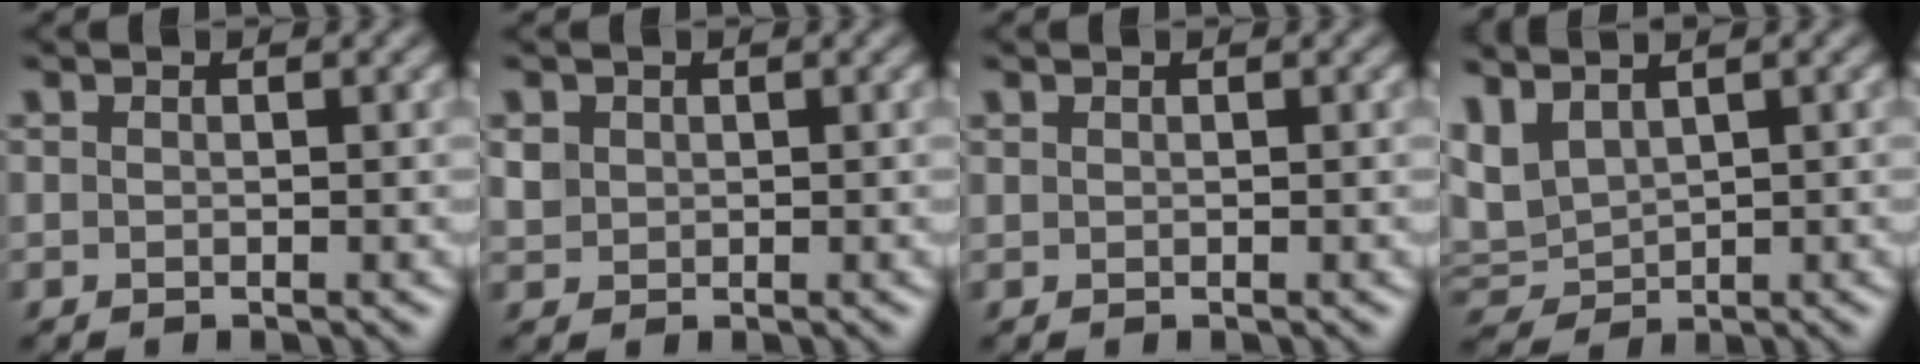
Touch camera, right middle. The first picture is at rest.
{"total": 1.3, "force": [0.4, 1.2, 0.4], "torque": [-0.008, -0.002, 0.012]}
{"total": 0.0}
{"total": 3.5, "force": [1.7, 2.2, 2.2], "torque": [-0.058, 0.006, 0.039]}